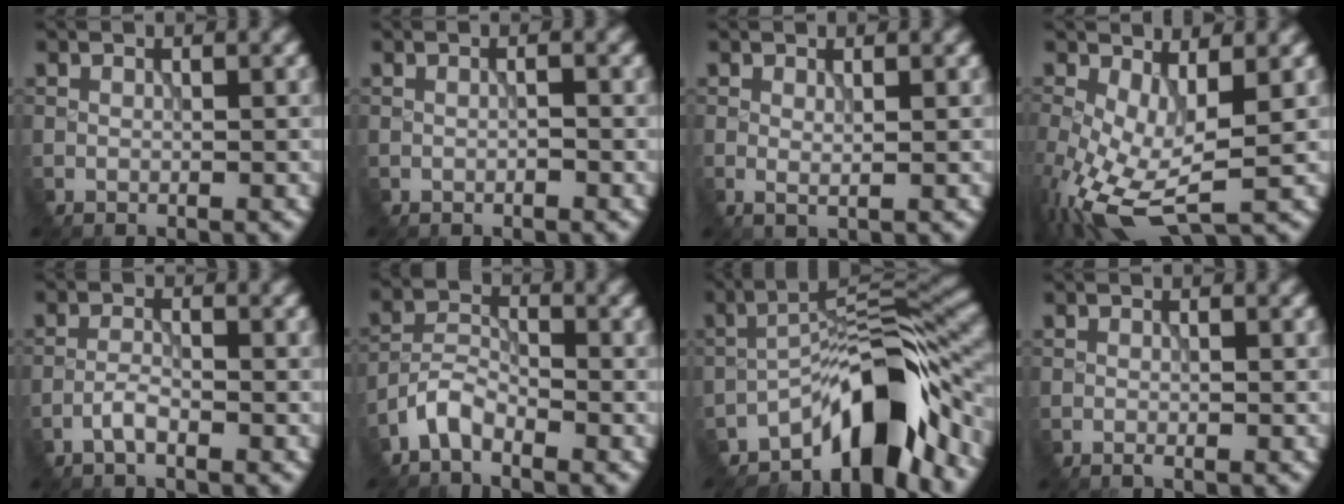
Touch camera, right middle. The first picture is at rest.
{"total": 0.6, "force": [-0.2, 0.1, 0.6], "torque": [-0.014, -0.002, -0.007]}
{"total": 0.9, "force": [0.3, 0.2, 0.8], "torque": [-0.016, -0.003, 0.006]}
{"total": 8.3, "force": [-2.0, 3.6, 7.2], "torque": [-0.166, -0.016, -0.033]}
{"total": 1.7, "force": [-1.1, 0.3, 1.2], "torque": [-0.025, 0.004, -0.026]}
{"total": 2.9, "force": [-2.3, 1.1, 1.5], "torque": [-0.030, 0.010, -0.053]}
{"total": 9.4, "force": [-6.3, 2.7, 6.4], "torque": [-0.079, 0.018, -0.115]}
{"total": 0.6, "force": [-0.3, 0.0, 0.5], "torque": [-0.010, -0.003, -0.006]}